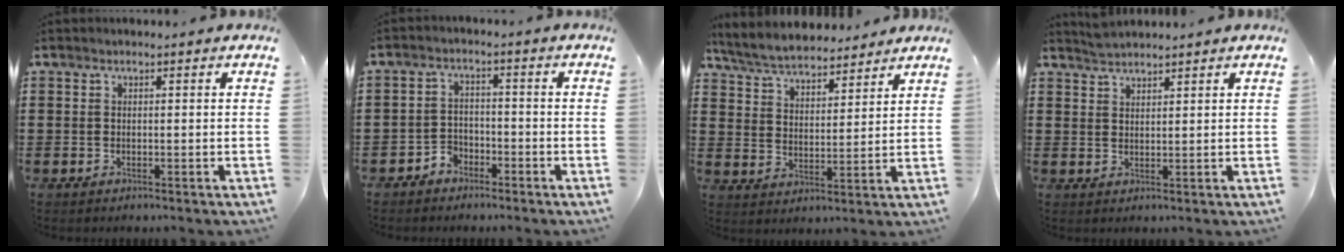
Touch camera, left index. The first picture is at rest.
{"total": 2.9, "force": [-2.5, 1.5, 0.2], "torque": [-0.012, 0.003, -0.054]}
{"total": 5.9, "force": [5.7, 0.9, 1.2], "torque": [-0.048, -0.025, 0.103]}
{"total": 2.1, "force": [2.1, 0.0, 0.1], "torque": [-0.007, 0.003, 0.042]}